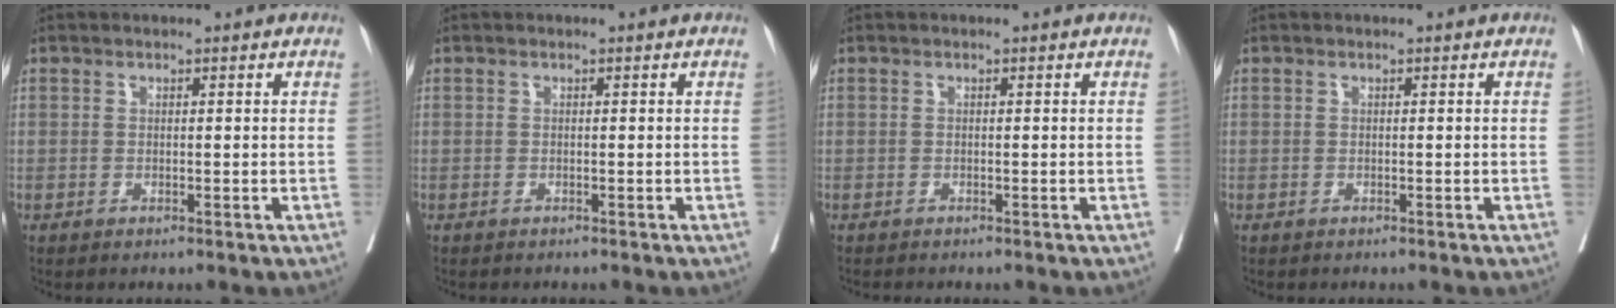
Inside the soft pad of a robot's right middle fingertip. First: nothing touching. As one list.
[{"total": 0.7, "force": [-0.6, 0.2, 0.2], "torque": [-0.005, -0.001, -0.011]}, {"total": 0.8, "force": [-0.8, 0.0, 0.1], "torque": [-0.004, -0.001, -0.014]}, {"total": 0.0}]